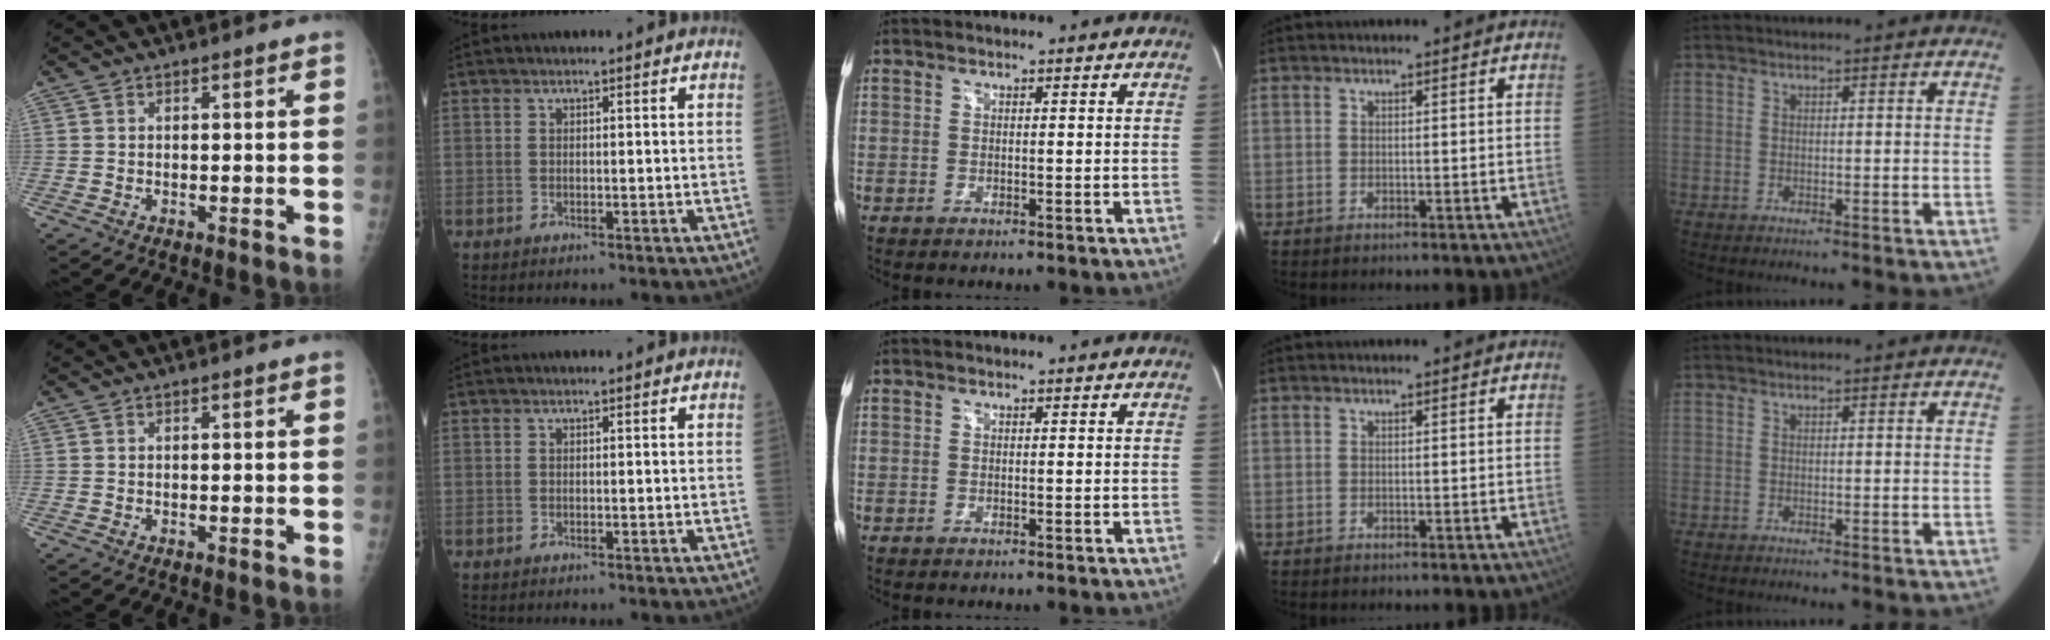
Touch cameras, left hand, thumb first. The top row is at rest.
{}